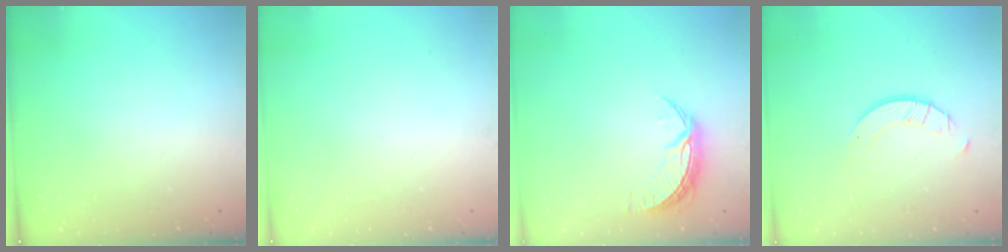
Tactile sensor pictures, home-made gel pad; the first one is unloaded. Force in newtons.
{"total": 0.0}
{"total": 7.6, "press": 7.6, "slide": 0.1}
{"total": 2.0, "press": 2.0, "slide": 0.2}